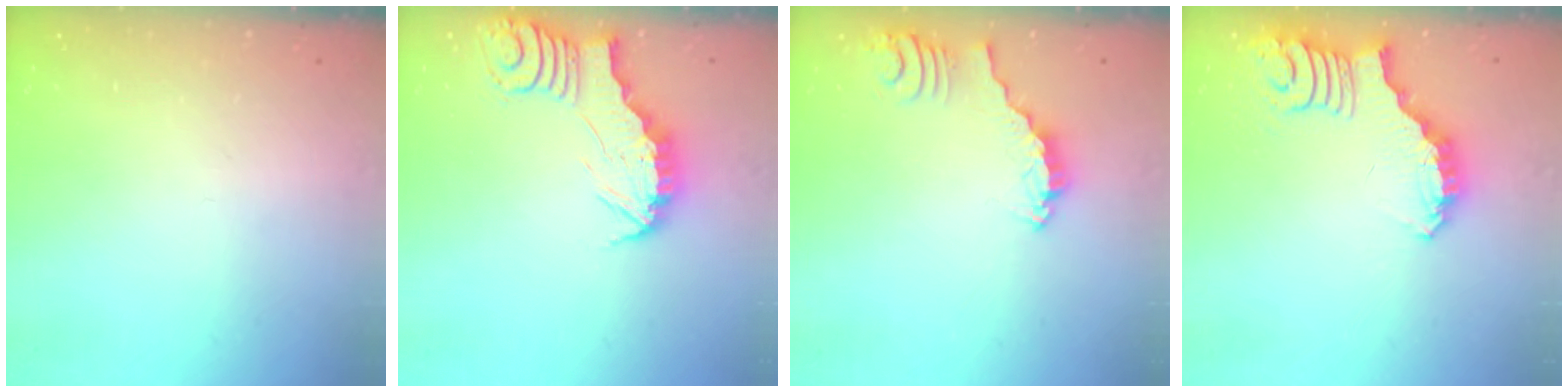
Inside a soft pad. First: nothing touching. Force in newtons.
{"total": 3.0, "press": 3.0, "slide": 0.3}
{"total": 2.3, "press": 2.3, "slide": 0.1}
{"total": 2.4, "press": 2.4, "slide": 0.5}